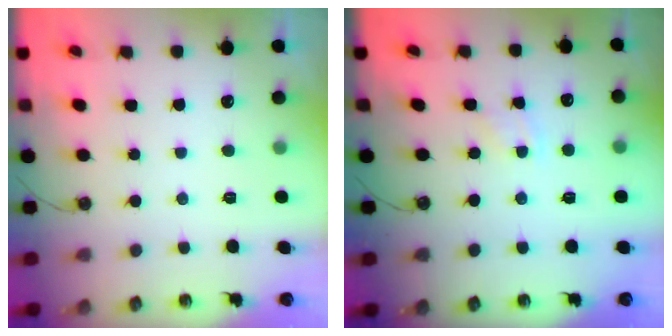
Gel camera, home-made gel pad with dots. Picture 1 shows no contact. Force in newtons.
{"total": 2.0, "press": 2.0, "slide": 0.4}